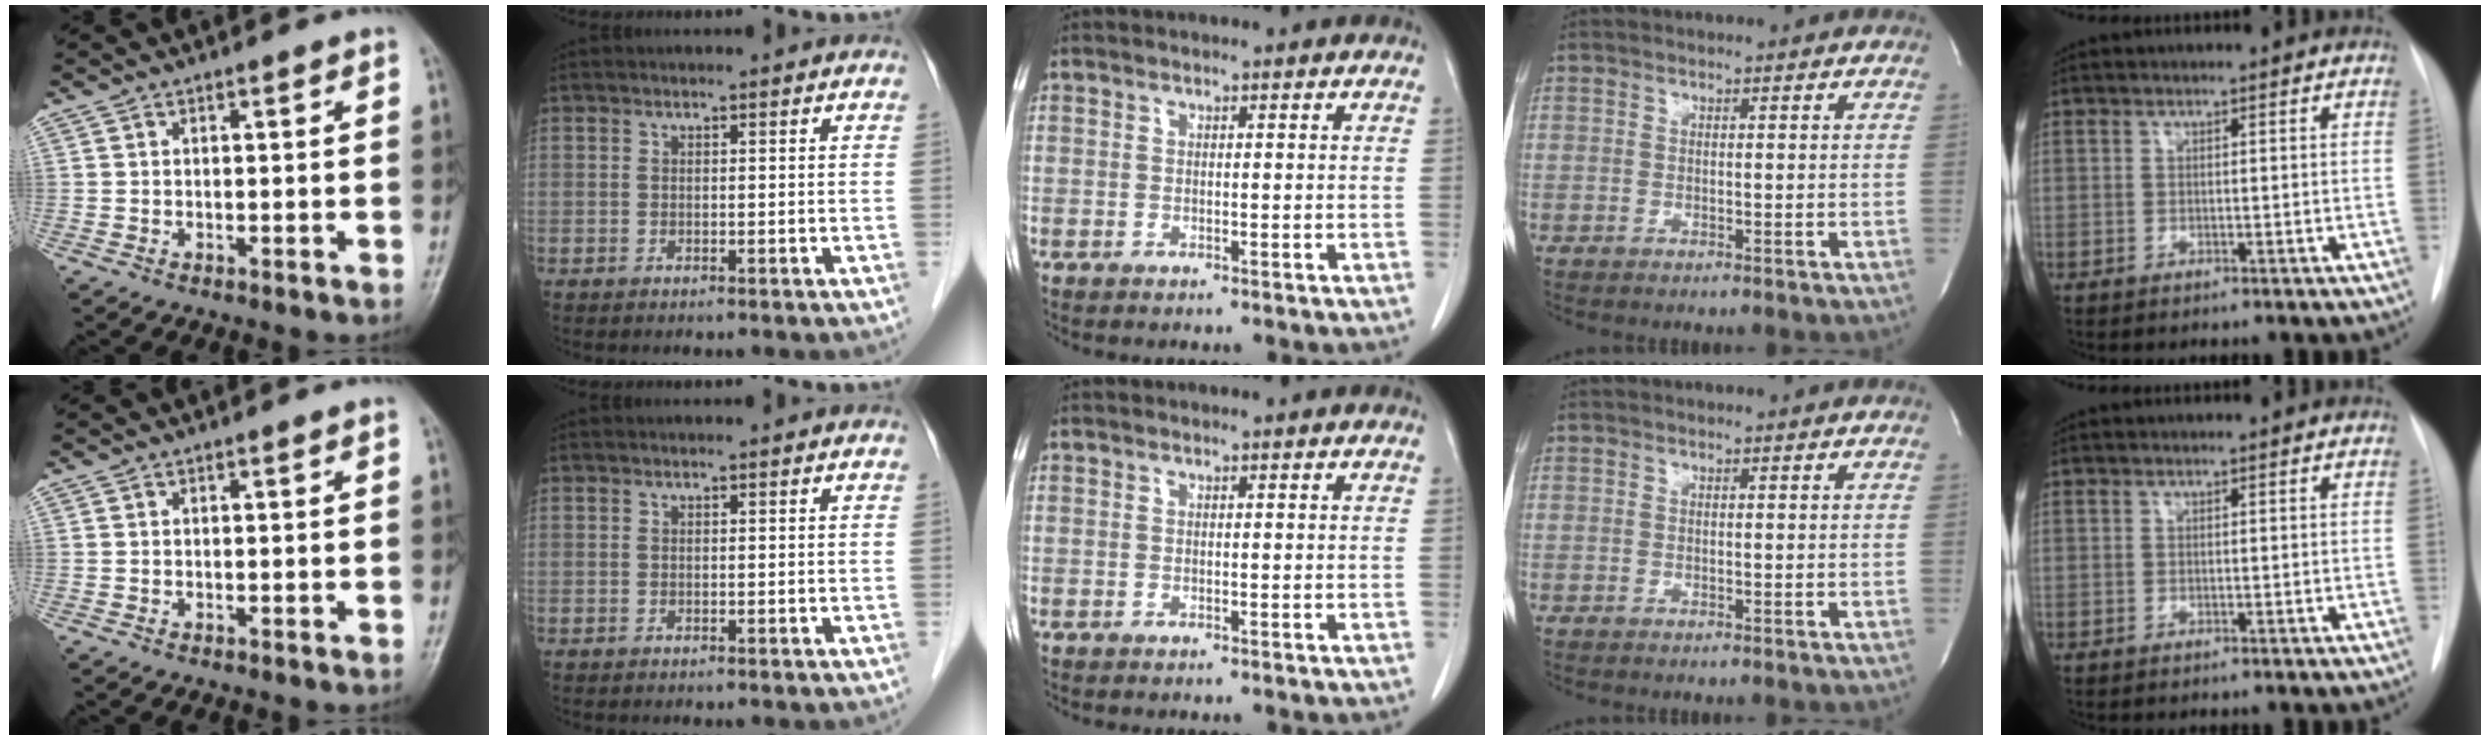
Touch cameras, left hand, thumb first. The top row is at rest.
{}